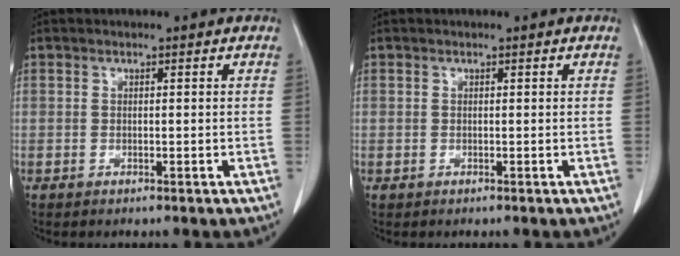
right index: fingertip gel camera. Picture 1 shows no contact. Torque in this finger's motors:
{"motor_torque": [-0.08, 0.11, -0.12, -0.08]}